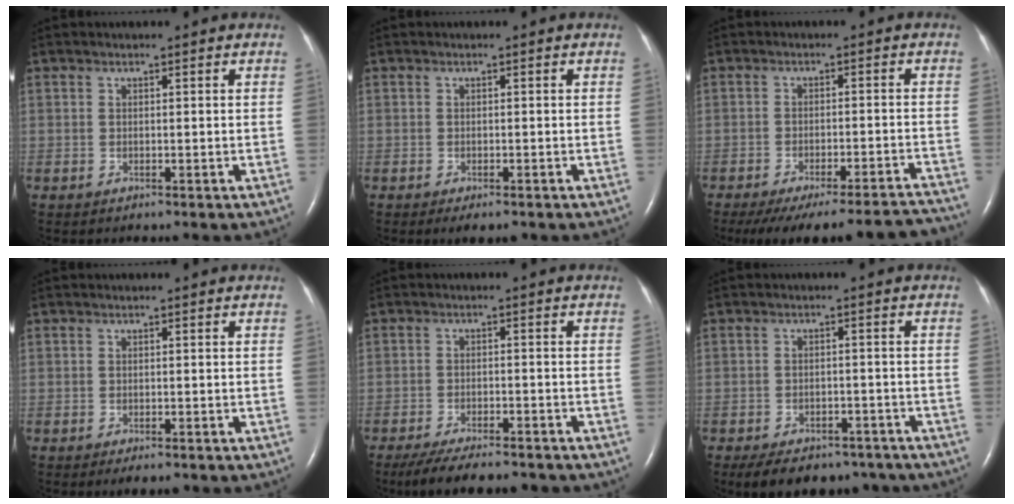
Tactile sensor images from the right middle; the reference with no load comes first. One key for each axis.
{"total": 2.5, "fx": -1.7, "fy": 0.8, "fz": 1.6, "tx": -0.019, "ty": -0.005, "tz": -0.020}
{"total": 19.5, "fx": -18.3, "fy": 2.0, "fz": 6.6, "tx": -0.069, "ty": -0.008, "tz": -0.234}
{"total": 2.3, "fx": -1.6, "fy": 0.7, "fz": 1.4, "tx": -0.016, "ty": -0.005, "tz": -0.020}
{"total": 12.0, "fx": -10.4, "fy": 2.6, "fz": 5.4, "tx": -0.087, "ty": -0.012, "tz": -0.147}
{"total": 12.9, "fx": -10.0, "fy": 6.4, "fz": 5.0, "tx": -0.090, "ty": 0.001, "tz": -0.125}